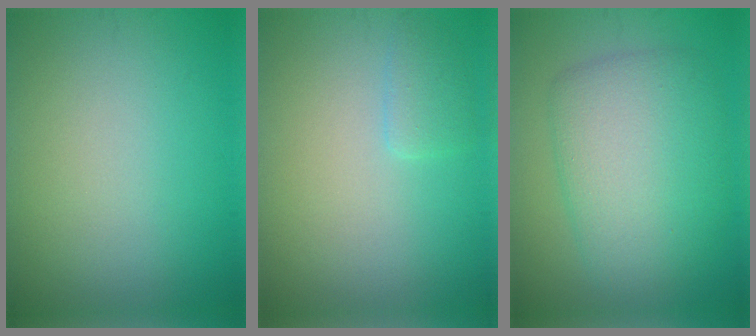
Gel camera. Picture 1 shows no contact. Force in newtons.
{"total": 1.4, "press": 1.4, "slide": 0.1}
{"total": 7.2, "press": 7.2, "slide": 0.2}